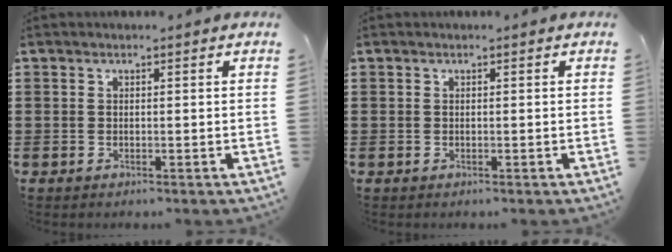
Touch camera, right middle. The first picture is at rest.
{"total": 0.0}